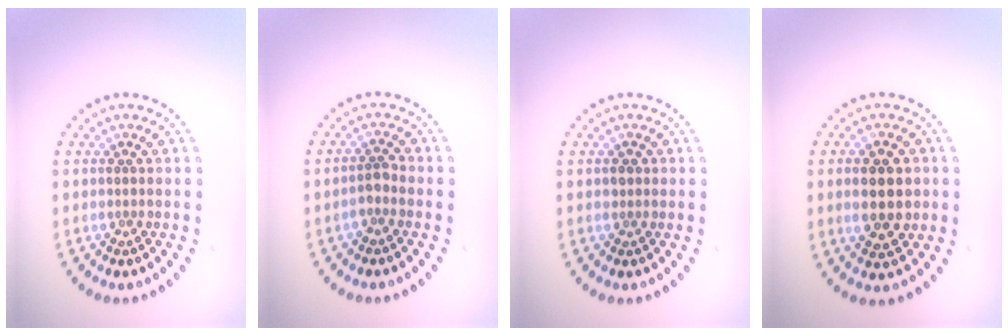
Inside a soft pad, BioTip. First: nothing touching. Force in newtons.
{"total": 1.4, "press": 1.2, "slide": 0.8}
{"total": 0.8, "press": 0.7, "slide": 0.2}
{"total": 4.9, "press": 4.9, "slide": 0.3}